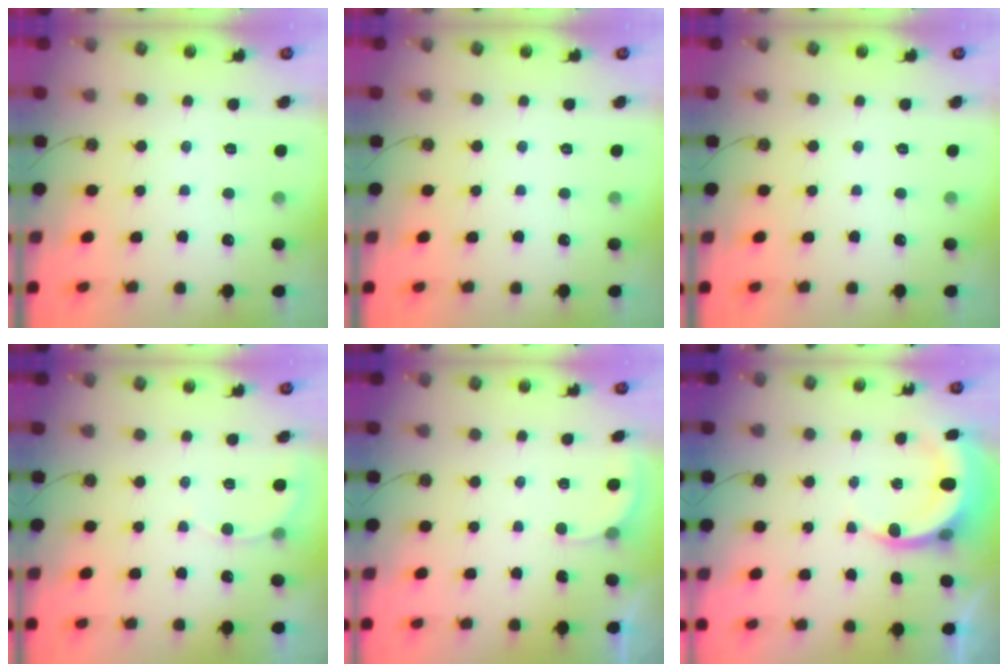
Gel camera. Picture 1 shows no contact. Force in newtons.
{"total": 0.0}
{"total": 0.0}
{"total": 4.9, "press": 4.8, "slide": 0.4}
{"total": 2.7, "press": 2.7, "slide": 0.2}
{"total": 6.4, "press": 6.1, "slide": 1.9}